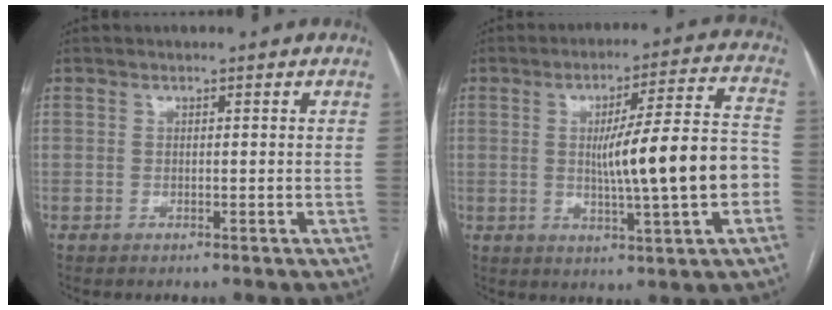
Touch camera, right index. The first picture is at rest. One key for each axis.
{"total": 14.3, "fx": -1.6, "fy": 0.8, "fz": 14.2, "tx": -0.217, "ty": 0.017, "tz": -0.021}